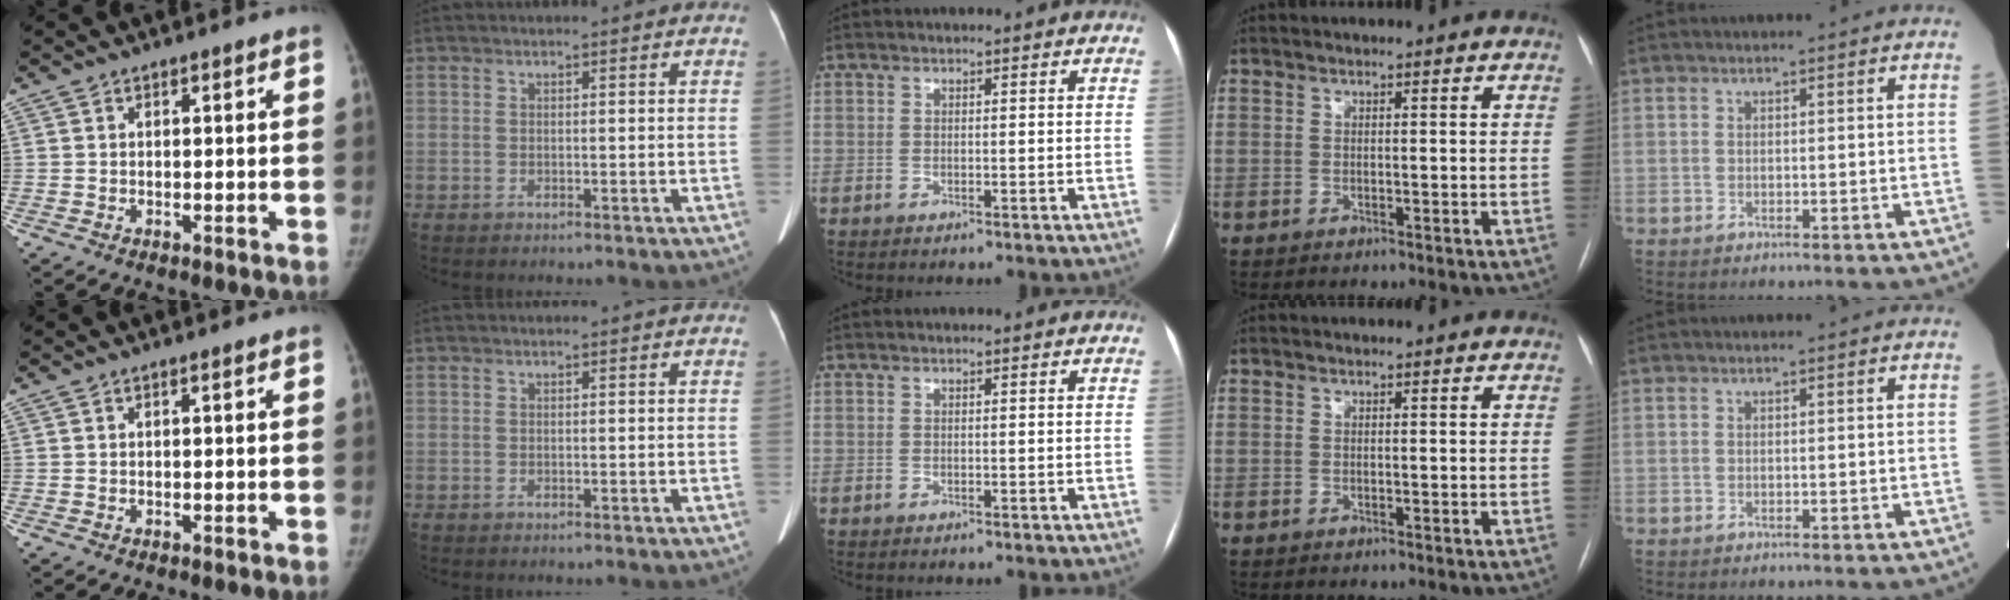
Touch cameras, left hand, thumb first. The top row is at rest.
{}